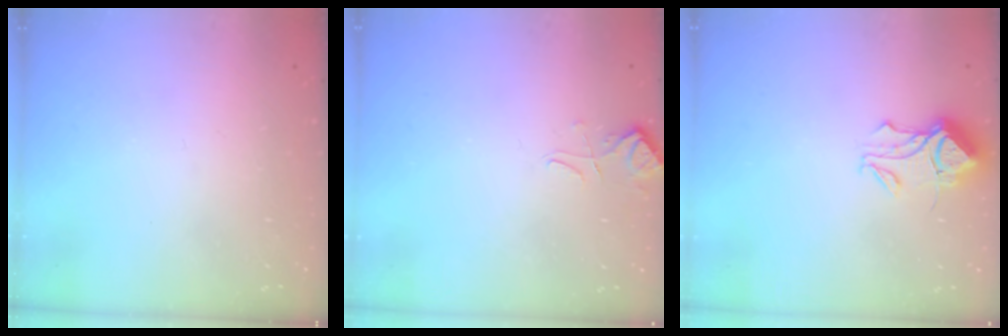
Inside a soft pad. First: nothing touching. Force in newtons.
{"total": 3.0, "press": 2.9, "slide": 0.6}
{"total": 5.5, "press": 5.4, "slide": 0.9}